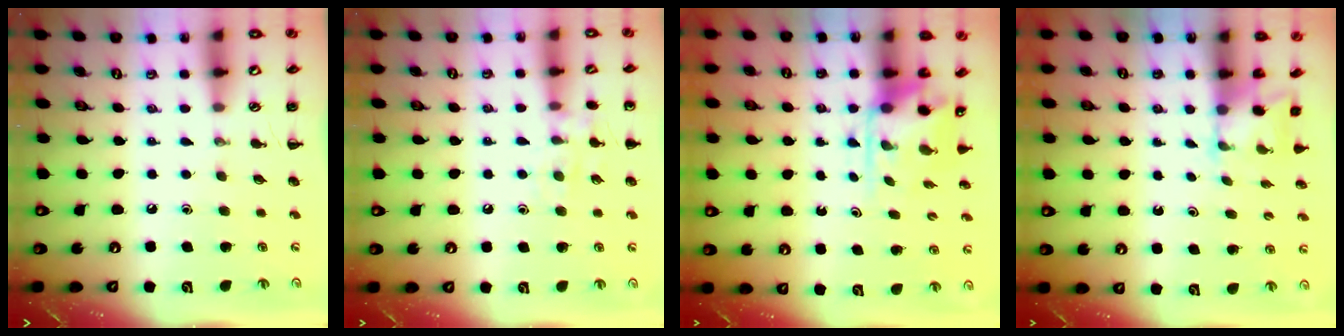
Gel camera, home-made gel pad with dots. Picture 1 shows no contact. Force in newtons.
{"total": 8.0, "press": 7.9, "slide": 1.2}
{"total": 4.6, "press": 4.6, "slide": 0.5}
{"total": 1.7, "press": 1.6, "slide": 0.6}